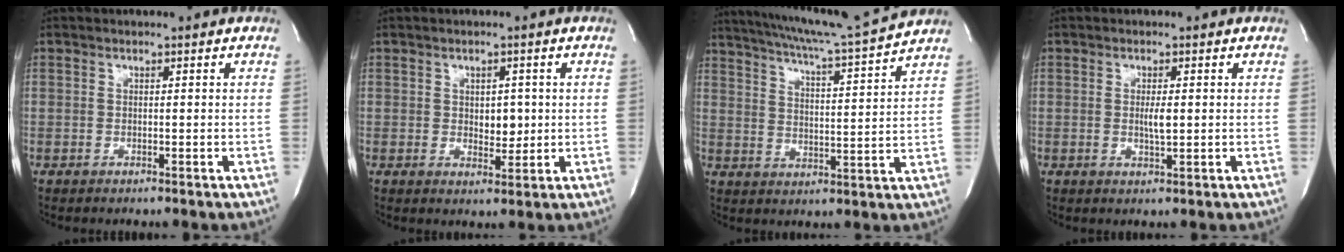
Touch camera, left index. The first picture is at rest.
{"total": 3.2, "force": [0.4, 1.9, 2.5], "torque": [-0.031, -0.004, 0.011]}
{"total": 16.3, "force": [15.0, -1.5, 6.3], "torque": [-0.116, -0.026, 0.217]}
{"total": 2.2, "force": [0.2, 0.4, 2.2], "torque": [-0.042, -0.004, 0.004]}